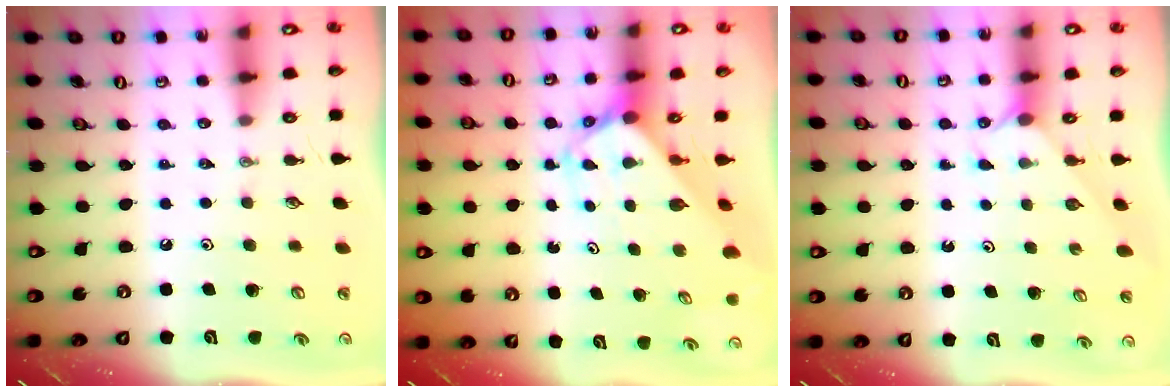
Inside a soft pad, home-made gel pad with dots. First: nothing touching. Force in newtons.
{"total": 2.8, "press": 2.8, "slide": 0.3}
{"total": 1.6, "press": 1.6, "slide": 0.3}